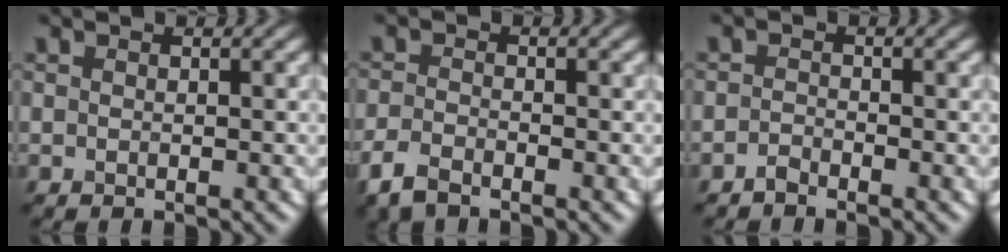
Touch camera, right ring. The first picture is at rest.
{"total": 2.8, "force": [-2.1, 1.0, 1.5], "torque": [-0.036, -0.007, -0.053]}
{"total": 0.9, "force": [-0.9, 0.3, 0.2], "torque": [-0.002, 0.002, -0.019]}